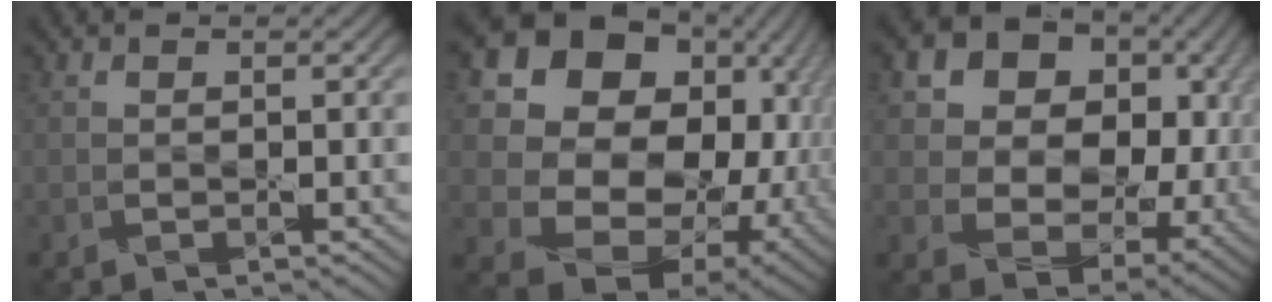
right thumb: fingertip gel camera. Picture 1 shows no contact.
{"total": 18.8, "force": [2.2, 14.8, 11.4], "torque": [-0.221, -0.047, 0.086]}
{"total": 17.2, "force": [5.2, 12.4, 10.7], "torque": [-0.203, 0.000, 0.119]}